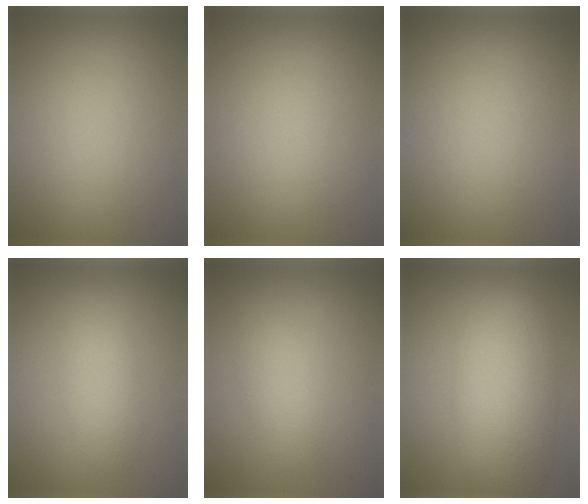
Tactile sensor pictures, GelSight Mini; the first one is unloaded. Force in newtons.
{"total": 0.0}
{"total": 0.0}
{"total": 2.7, "press": 2.7, "slide": 0.0}
{"total": 2.1, "press": 2.1, "slide": 0.1}
{"total": 8.0, "press": 8.0, "slide": 0.1}